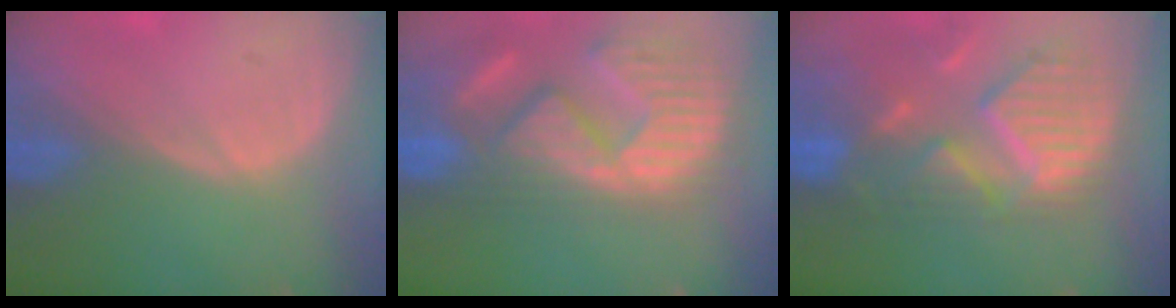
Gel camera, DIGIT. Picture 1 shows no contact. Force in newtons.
{"total": 14.9, "press": 12.3, "slide": 8.5}
{"total": 11.8, "press": 10.3, "slide": 5.6}